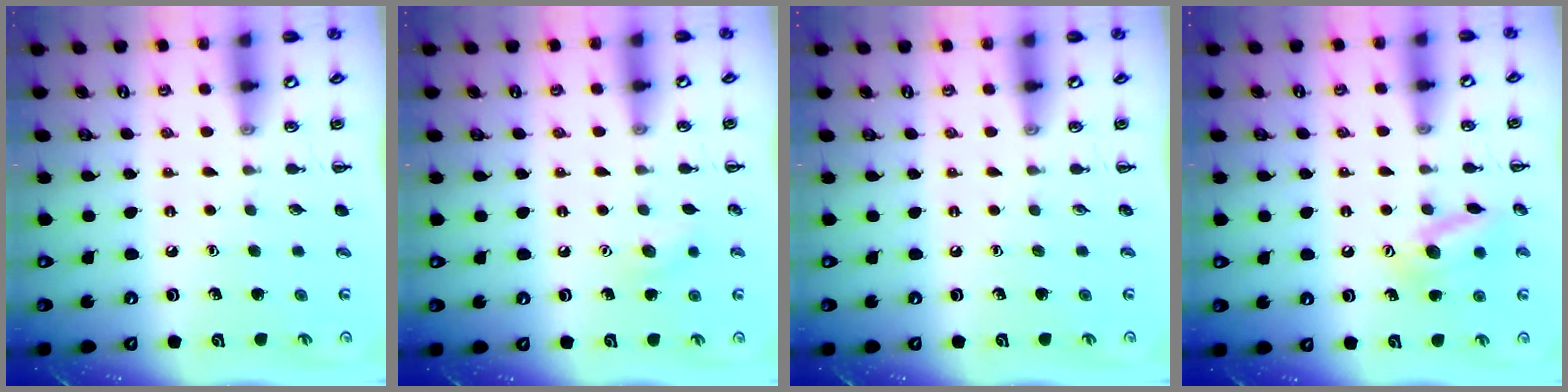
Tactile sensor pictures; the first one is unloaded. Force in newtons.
{"total": 6.3, "press": 6.0, "slide": 1.9}
{"total": 0.0}
{"total": 12.9, "press": 12.9, "slide": 0.7}